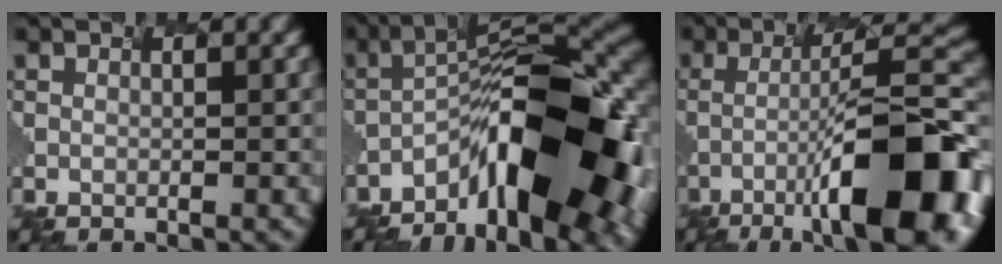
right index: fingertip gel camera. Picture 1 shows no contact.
{"total": 14.2, "force": [-7.8, 4.2, 11.1], "torque": [-0.174, 0.008, -0.115]}
{"total": 12.7, "force": [-5.2, 2.7, 11.2], "torque": [-0.186, -0.004, -0.062]}